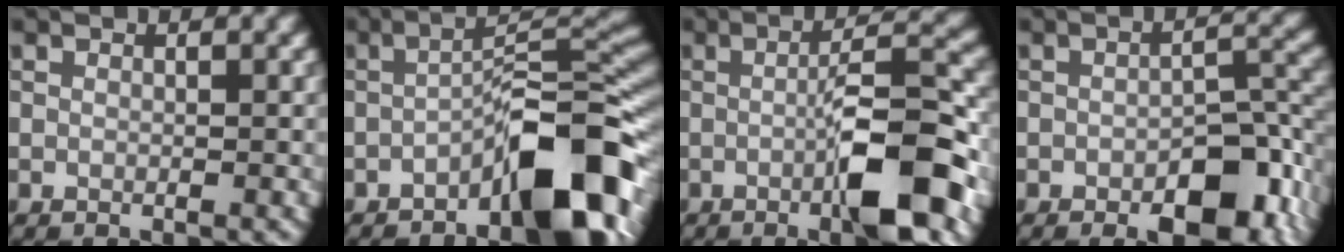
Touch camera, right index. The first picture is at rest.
{"total": 9.3, "force": [-4.6, 2.7, 7.6], "torque": [-0.098, 0.021, -0.082]}
{"total": 8.8, "force": [-2.5, 1.8, 8.2], "torque": [-0.114, 0.012, -0.044]}
{"total": 8.2, "force": [-4.1, 3.6, 6.1], "torque": [-0.076, 0.001, -0.054]}